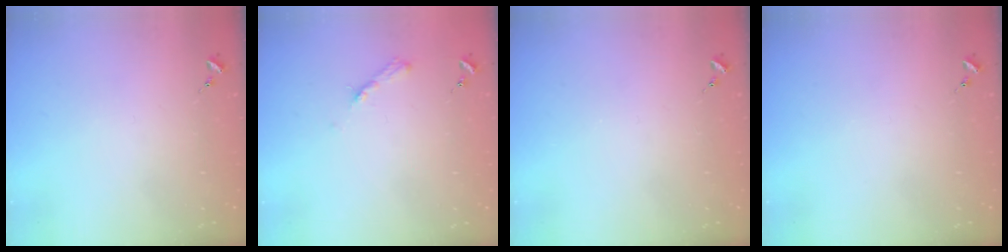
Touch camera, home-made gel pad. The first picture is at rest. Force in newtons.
{"total": 5.0, "press": 5.0, "slide": 0.6}
{"total": 0.0}
{"total": 0.0}